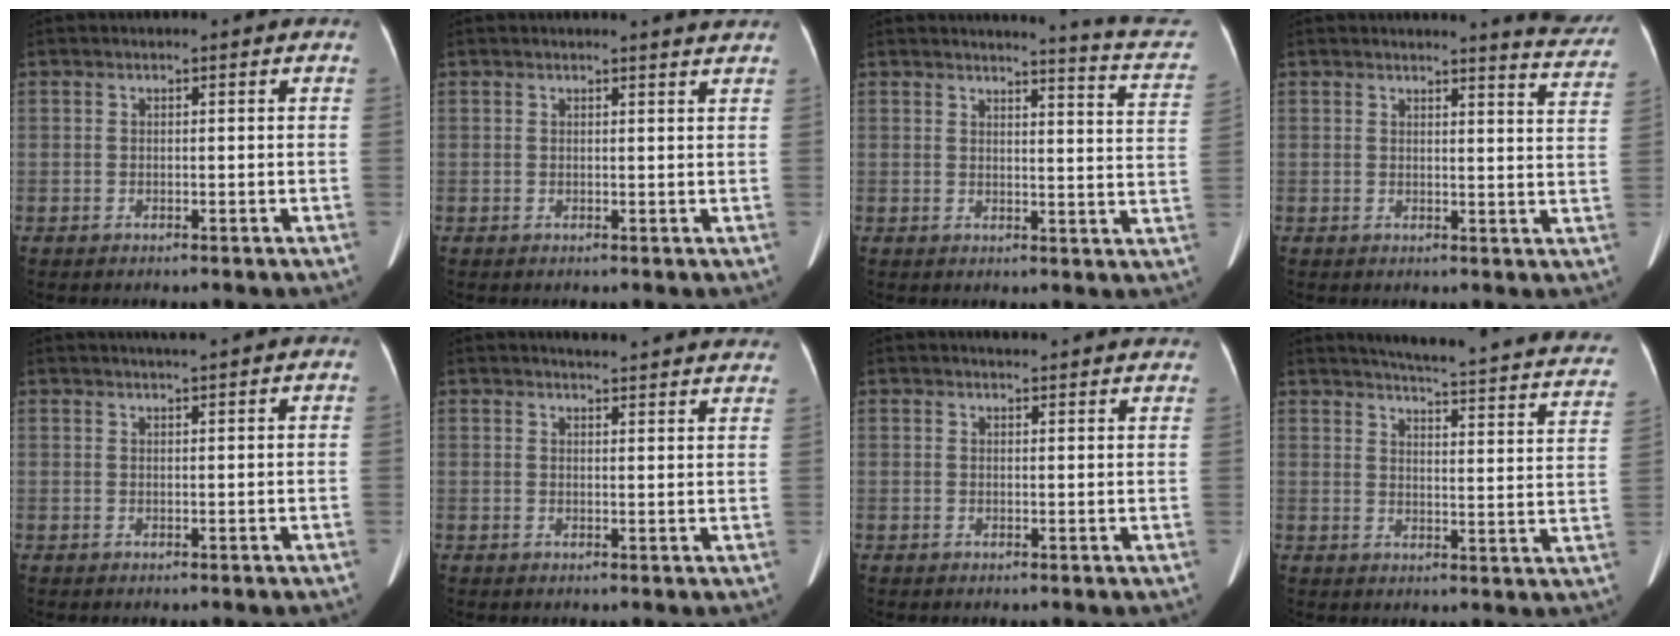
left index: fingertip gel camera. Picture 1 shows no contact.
{"total": 2.6, "force": [2.5, -0.4, 0.6], "torque": [-0.014, -0.006, 0.022]}
{"total": 11.5, "force": [11.2, -0.6, 2.8], "torque": [-0.026, -0.079, 0.100]}
{"total": 8.0, "force": [7.9, -0.1, 1.4], "torque": [-0.009, -0.053, 0.066]}
{"total": 2.9, "force": [2.6, -0.4, 1.2], "torque": [-0.016, 0.014, 0.040]}
{"total": 14.7, "force": [14.0, 1.5, 4.2], "torque": [-0.041, -0.011, 0.153]}
{"total": 9.5, "force": [9.0, 1.1, 2.7], "torque": [-0.023, 0.013, 0.089]}
{"total": 21.6, "force": [18.5, 2.5, 10.7], "torque": [-0.134, -0.045, 0.200]}